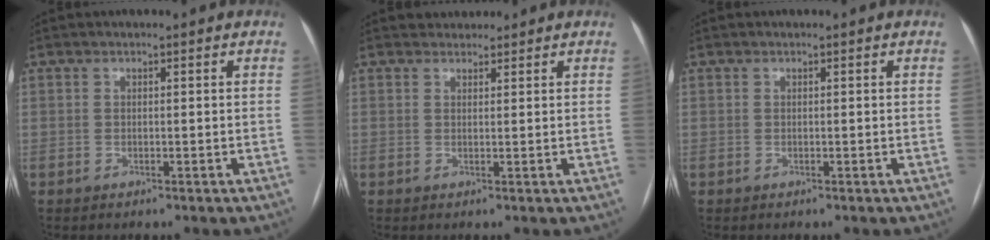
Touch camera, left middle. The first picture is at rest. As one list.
[{"total": 1.9, "force": [1.7, 0.8, -0.2], "torque": [0.004, 0.012, 0.026]}, {"total": 0.0}]